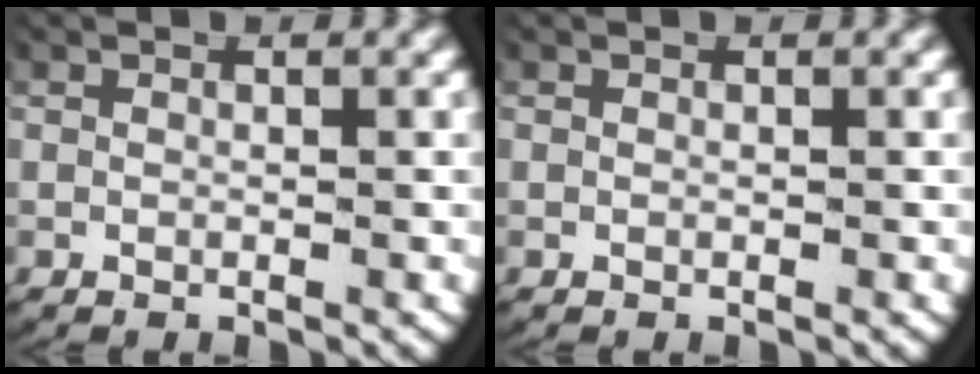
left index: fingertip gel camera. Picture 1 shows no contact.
{"total": 0.0}